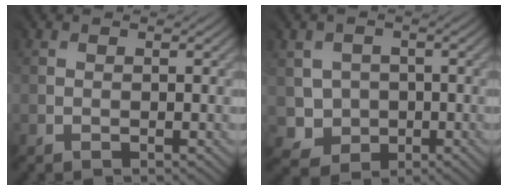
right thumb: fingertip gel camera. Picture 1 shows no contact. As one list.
[{"total": 3.1, "force": [-0.1, 3.0, -0.5], "torque": [-0.005, -0.009, -0.008]}]